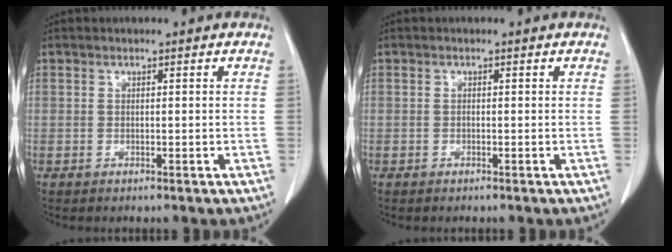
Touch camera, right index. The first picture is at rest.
{"total": 0.0}